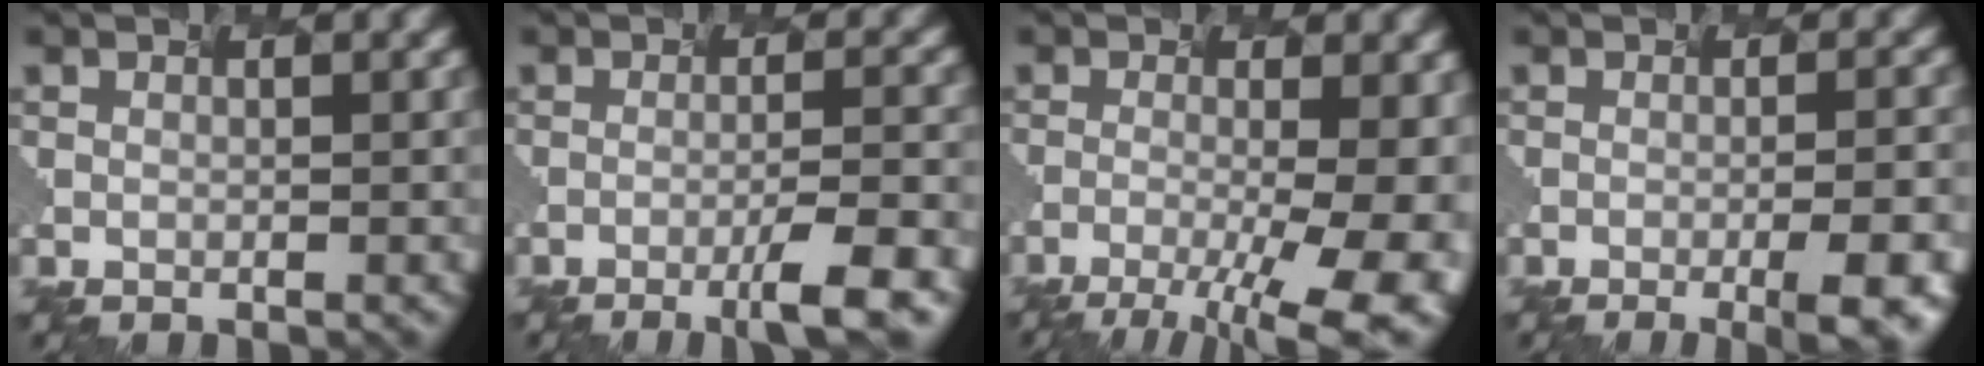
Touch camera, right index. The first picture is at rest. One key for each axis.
{"total": 4.8, "fx": -2.4, "fy": 0.5, "fz": 4.1, "tx": -0.060, "ty": 0.000, "tz": -0.035}
{"total": 10.5, "fx": -3.2, "fy": 3.6, "fz": 9.4, "tx": -0.106, "ty": -0.012, "tz": -0.032}
{"total": 6.2, "fx": -2.0, "fy": 1.9, "fz": 5.6, "tx": -0.045, "ty": -0.001, "tz": -0.013}